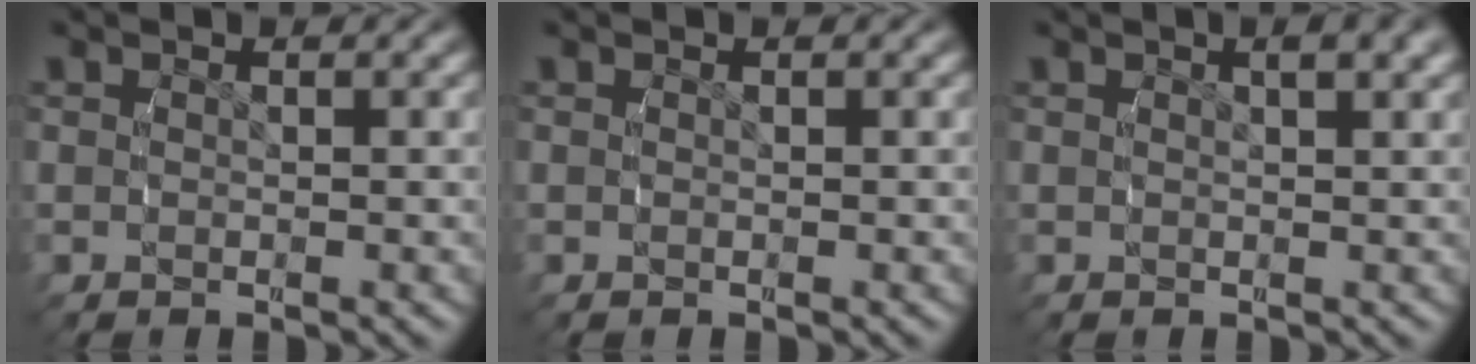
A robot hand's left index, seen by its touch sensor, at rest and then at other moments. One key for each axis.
{"total": 0.0}
{"total": 1.7, "fx": 0.9, "fy": -0.2, "fz": 1.4, "tx": -0.023, "ty": 0.005, "tz": 0.016}